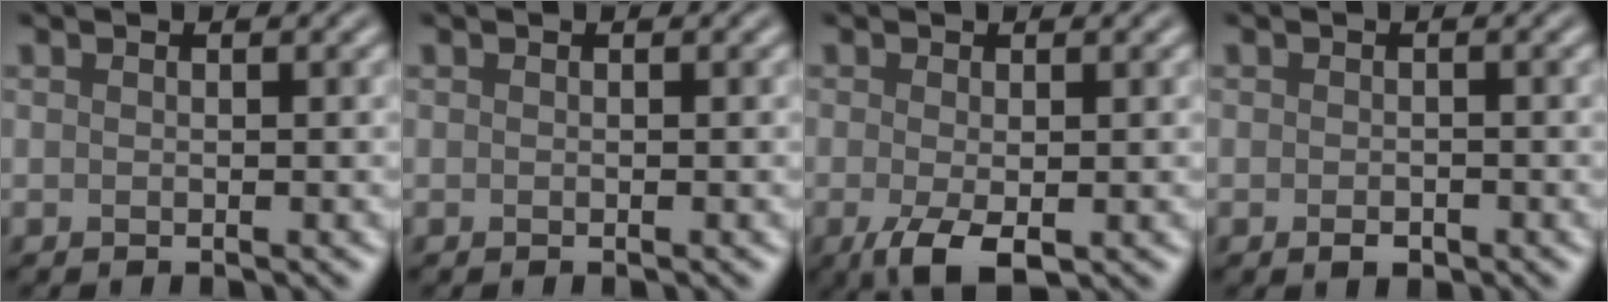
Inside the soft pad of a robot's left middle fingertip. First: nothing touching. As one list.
[{"total": 0.0}, {"total": 2.8, "force": [-1.6, 0.5, 2.3], "torque": [-0.057, -0.004, -0.016]}, {"total": 1.1, "force": [-1.1, 0.1, 0.0], "torque": [-0.011, 0.003, -0.007]}]